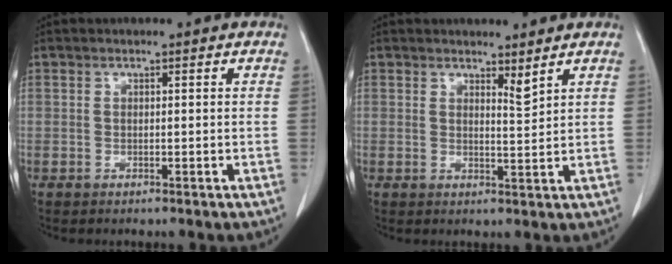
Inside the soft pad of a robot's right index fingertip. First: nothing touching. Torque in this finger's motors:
{"motor_torque": [-0.08, 0.21, 0.00, 0.00]}